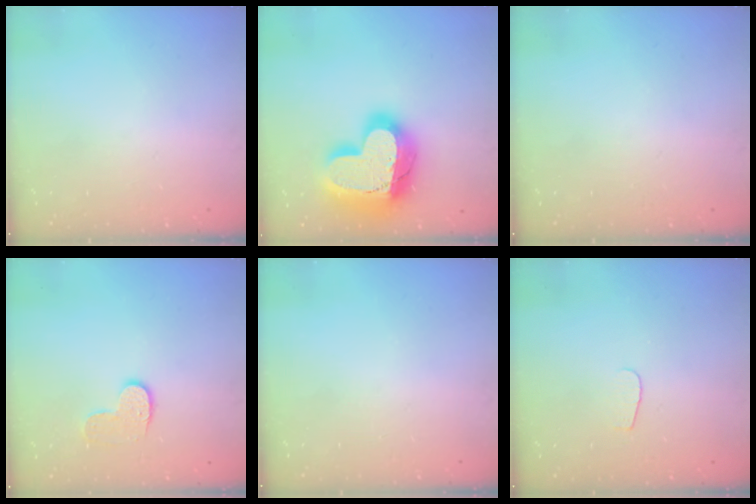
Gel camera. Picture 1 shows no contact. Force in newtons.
{"total": 25.8, "press": 25.7, "slide": 1.9}
{"total": 0.0}
{"total": 6.8, "press": 6.8, "slide": 0.2}
{"total": 0.0}
{"total": 3.5, "press": 3.5, "slide": 0.3}